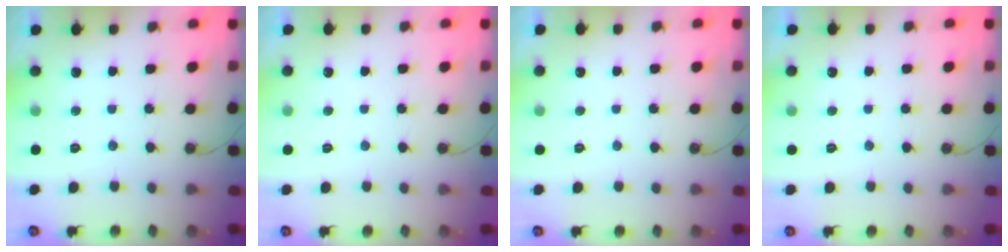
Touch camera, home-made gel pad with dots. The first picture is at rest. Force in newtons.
{"total": 0.0}
{"total": 0.0}
{"total": 0.0}